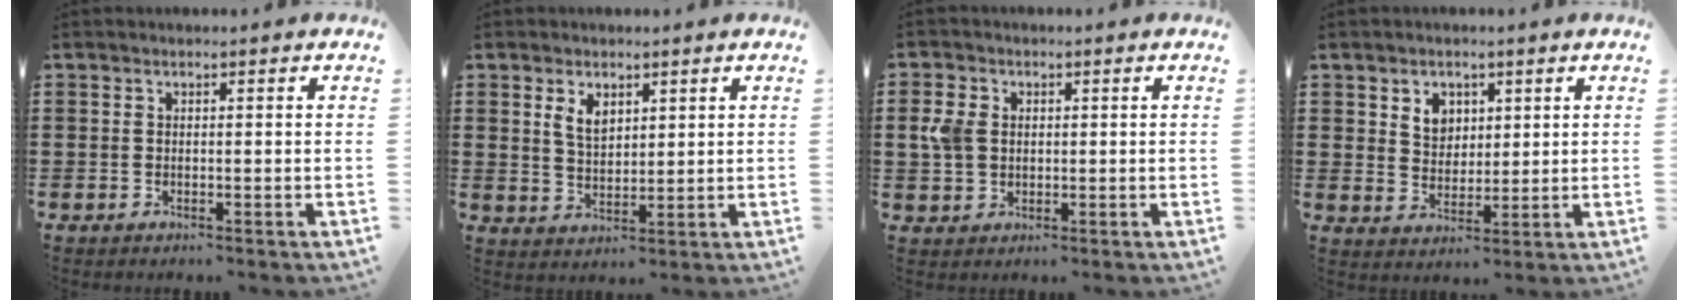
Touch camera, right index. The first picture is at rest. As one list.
[{"total": 3.7, "force": [2.0, 2.2, 2.3], "torque": [-0.052, 0.008, 0.035]}, {"total": 4.2, "force": [0.6, 3.2, 2.6], "torque": [-0.083, 0.005, 0.001]}, {"total": 4.2, "force": [2.1, 3.4, 1.2], "torque": [-0.032, 0.009, 0.037]}]